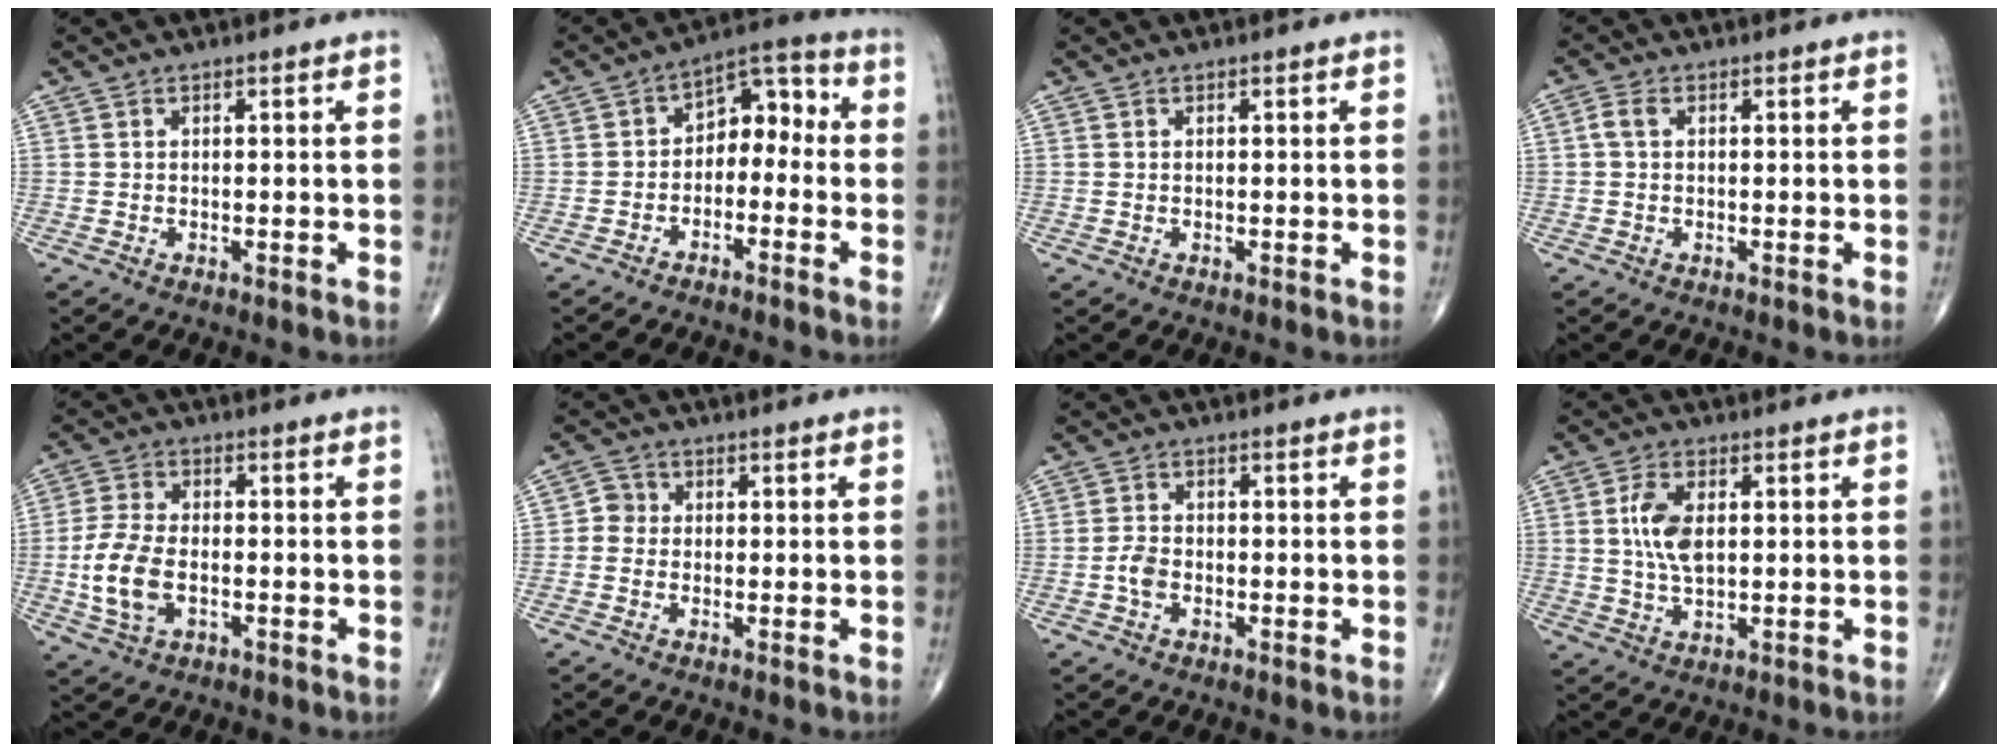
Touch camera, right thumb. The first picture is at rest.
{"total": 7.8, "force": [-1.7, 5.3, 5.4], "torque": [-0.045, 0.049, -0.043]}
{"total": 0.0}
{"total": 2.1, "force": [0.3, 1.3, 1.6], "torque": [-0.036, 0.005, 0.003]}
{"total": 9.0, "force": [-2.0, 5.2, 7.1], "torque": [-0.153, 0.009, -0.039]}
{"total": 2.6, "force": [-0.4, 2.4, 0.9], "torque": [0.000, 0.007, -0.018]}
{"total": 2.9, "force": [-1.0, 1.9, 1.9], "torque": [-0.038, 0.009, -0.024]}
{"total": 7.0, "force": [1.1, 3.6, 5.9], "torque": [-0.119, -0.002, 0.021]}